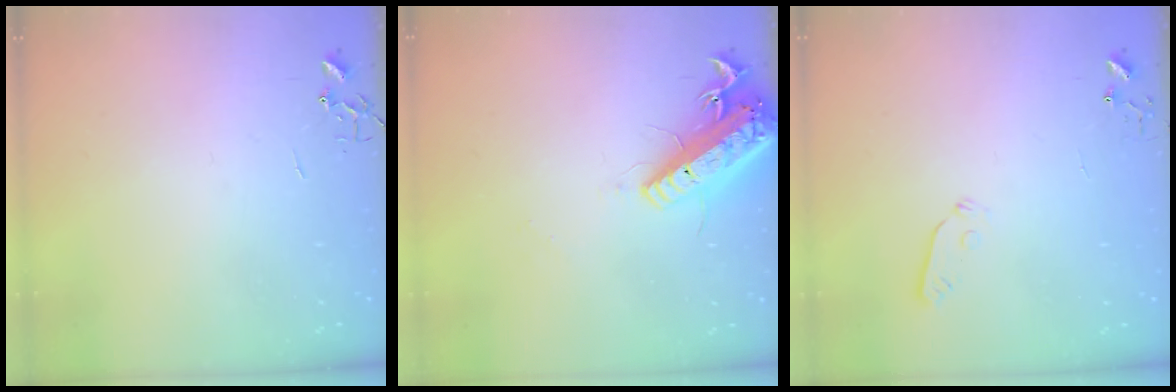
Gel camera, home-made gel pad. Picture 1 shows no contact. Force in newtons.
{"total": 17.2, "press": 16.8, "slide": 3.6}
{"total": 3.7, "press": 3.7, "slide": 0.4}